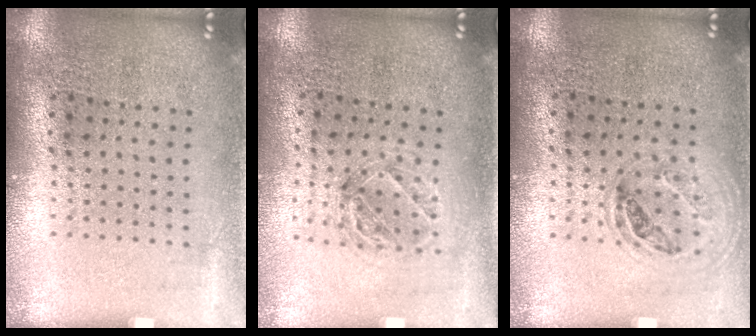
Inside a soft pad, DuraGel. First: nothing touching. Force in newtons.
{"total": 1.1, "press": 1.1, "slide": 0.2}
{"total": 1.1, "press": 0.9, "slide": 0.5}